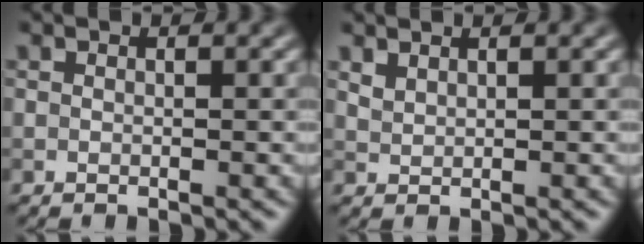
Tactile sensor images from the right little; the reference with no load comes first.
{"total": 1.0, "force": [0.9, 0.3, 0.3], "torque": [-0.011, -0.001, 0.022]}